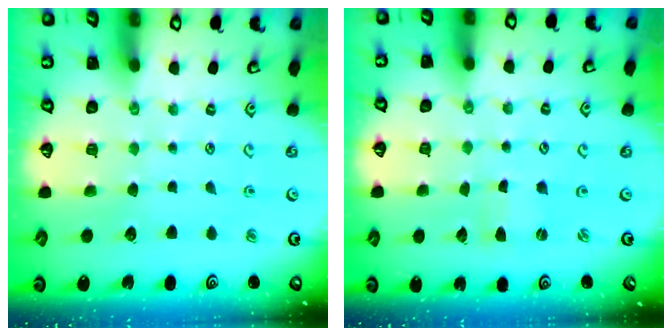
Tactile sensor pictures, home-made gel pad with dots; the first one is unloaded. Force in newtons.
{"total": 1.0, "press": 1.0, "slide": 0.1}